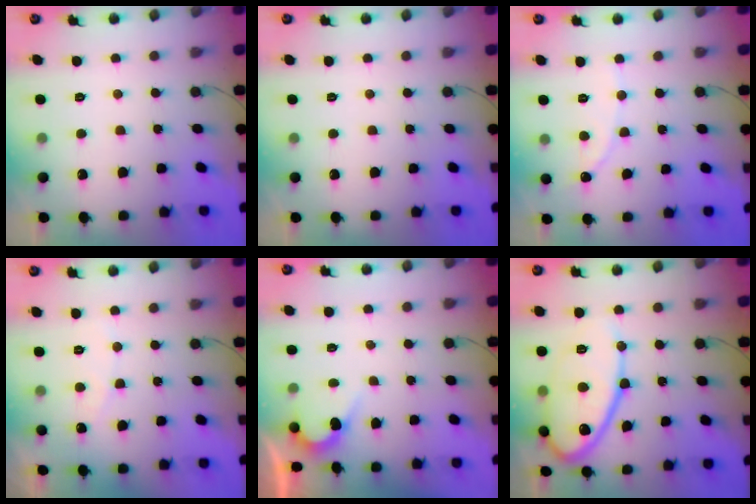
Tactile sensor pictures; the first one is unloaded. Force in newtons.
{"total": 0.0}
{"total": 2.2, "press": 2.2, "slide": 0.2}
{"total": 2.8, "press": 2.8, "slide": 0.2}
{"total": 2.7, "press": 2.7, "slide": 0.2}
{"total": 14.3, "press": 14.3, "slide": 1.1}